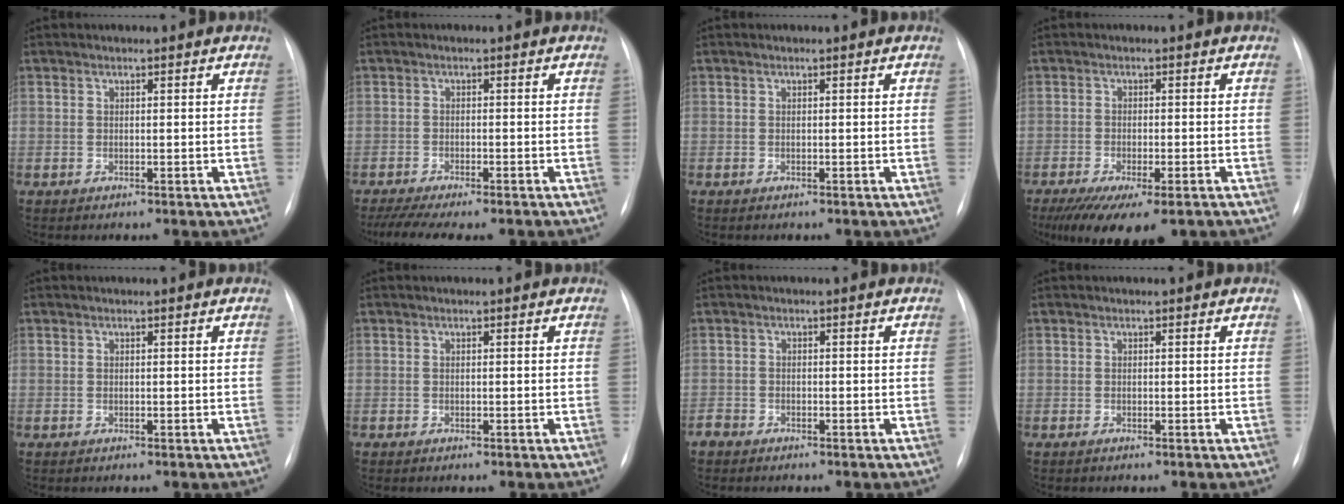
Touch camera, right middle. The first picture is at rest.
{"total": 10.7, "force": [-8.9, 1.9, 5.5], "torque": [-0.087, -0.008, -0.129]}
{"total": 0.0}
{"total": 11.9, "force": [-8.3, 3.3, 7.9], "torque": [-0.131, -0.024, -0.124]}
{"total": 0.0}
{"total": 0.0}
{"total": 1.6, "force": [-1.3, 0.8, 0.2], "torque": [-0.009, 0.000, -0.022]}
{"total": 0.0}